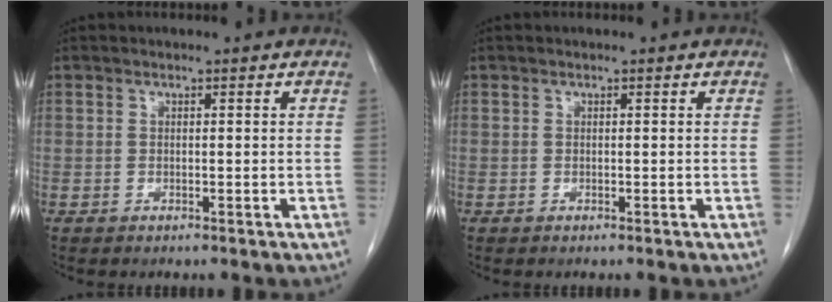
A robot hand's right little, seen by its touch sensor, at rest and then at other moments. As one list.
[{"total": 0.0}]